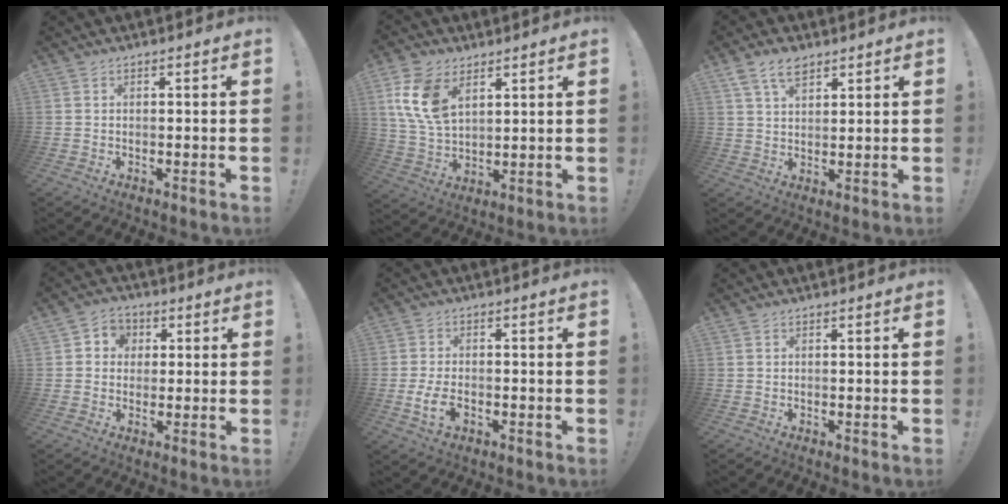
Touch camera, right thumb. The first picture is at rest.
{"total": 13.1, "force": [6.1, 8.1, 8.3], "torque": [-0.164, -0.020, 0.115]}
{"total": 6.9, "force": [4.6, 3.7, 3.5], "torque": [-0.063, -0.013, 0.086]}
{"total": 5.1, "force": [0.2, 4.9, 1.4], "torque": [-0.012, 0.006, 0.004]}
{"total": 6.2, "force": [-2.4, 3.5, 4.5], "torque": [-0.082, -0.002, -0.040]}
{"total": 0.0}